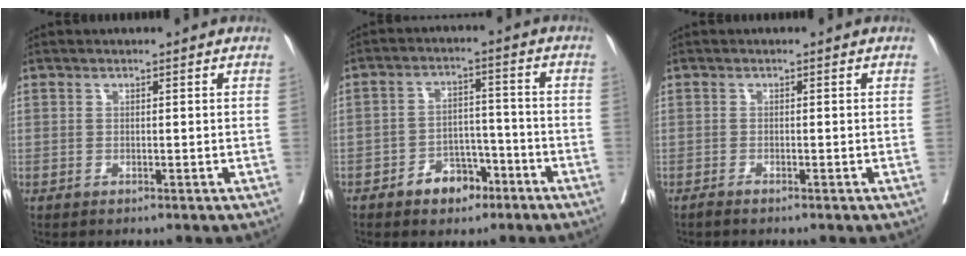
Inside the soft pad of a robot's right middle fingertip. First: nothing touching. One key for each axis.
{"total": 6.0, "fx": -3.8, "fy": 3.7, "fz": 2.9, "tx": -0.041, "ty": 0.016, "tz": -0.058}
{"total": 0.7, "fx": -0.6, "fy": -0.1, "fz": 0.3, "tx": -0.010, "ty": -0.002, "tz": -0.013}